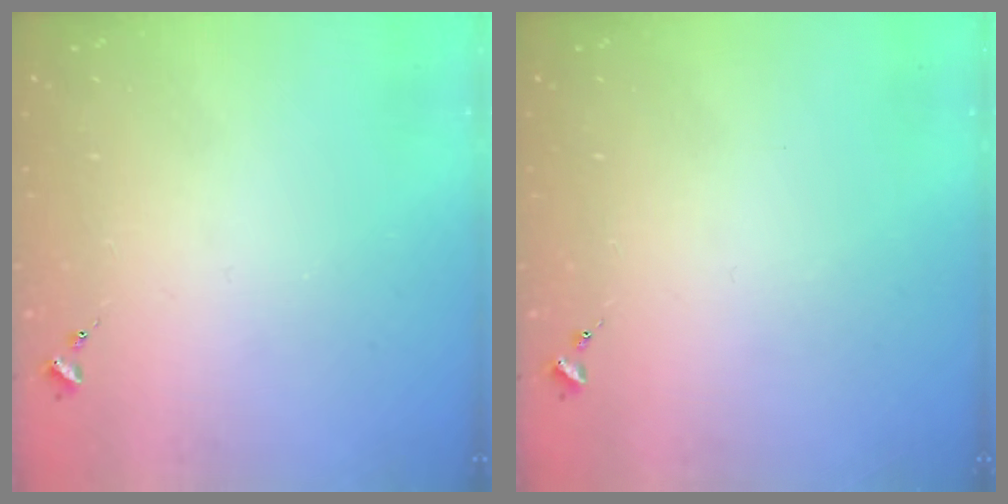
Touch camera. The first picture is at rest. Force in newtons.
{"total": 0.0}